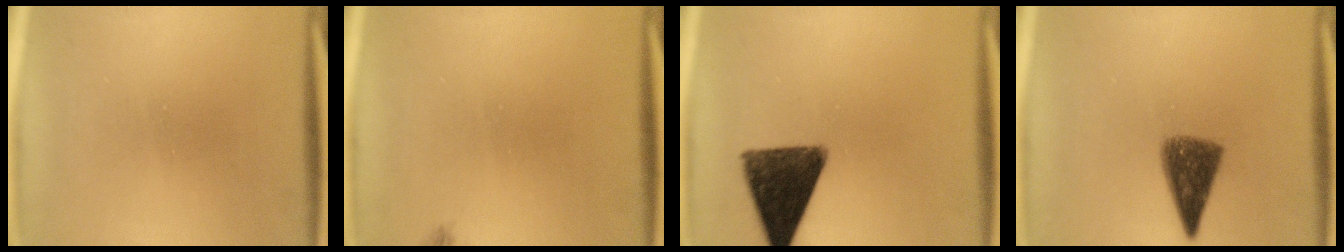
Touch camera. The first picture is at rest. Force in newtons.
{"total": 0.7}
{"total": 12.6}
{"total": 8.0}